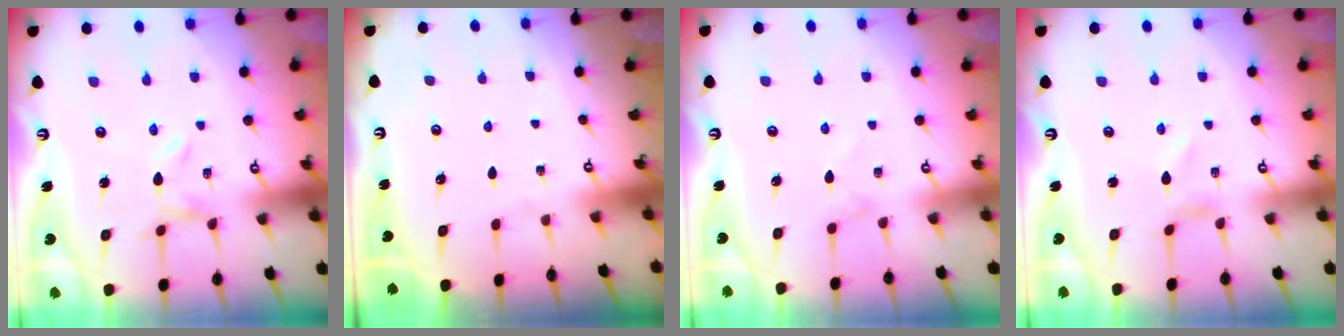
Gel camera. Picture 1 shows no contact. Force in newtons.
{"total": 0.0}
{"total": 0.5, "press": 0.5, "slide": 0.1}
{"total": 0.0}